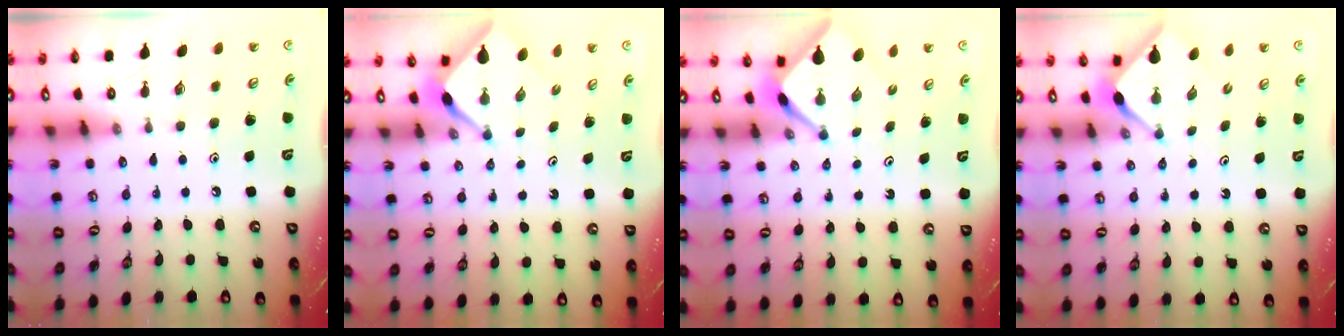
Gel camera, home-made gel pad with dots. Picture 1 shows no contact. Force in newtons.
{"total": 2.2, "press": 2.2, "slide": 0.3}
{"total": 2.7, "press": 2.6, "slide": 0.2}
{"total": 2.9, "press": 2.9, "slide": 0.3}